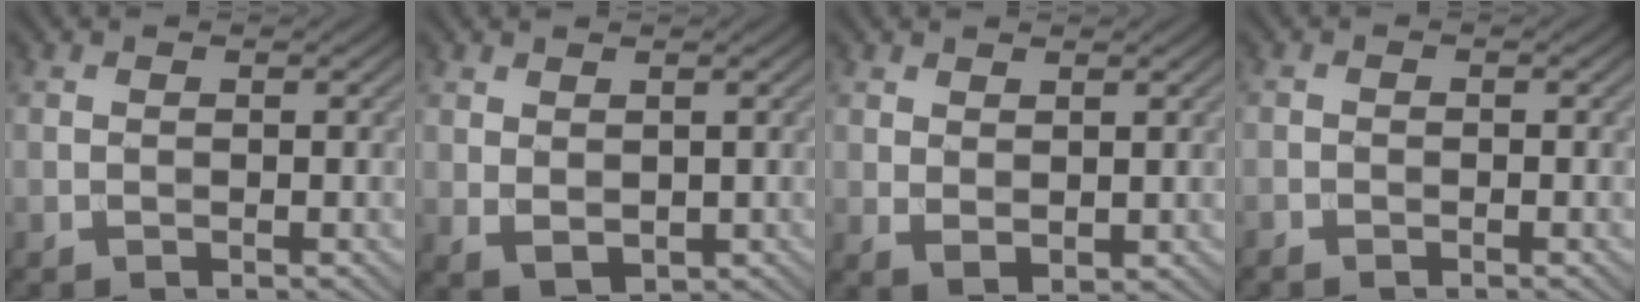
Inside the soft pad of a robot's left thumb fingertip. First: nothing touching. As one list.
[{"total": 2.3, "force": [0.7, 1.5, 1.6], "torque": [-0.035, -0.008, 0.021]}, {"total": 2.1, "force": [1.0, 1.1, 1.5], "torque": [-0.031, -0.008, 0.025]}, {"total": 0.9, "force": [-0.8, 0.2, 0.3], "torque": [-0.006, -0.002, -0.017]}]